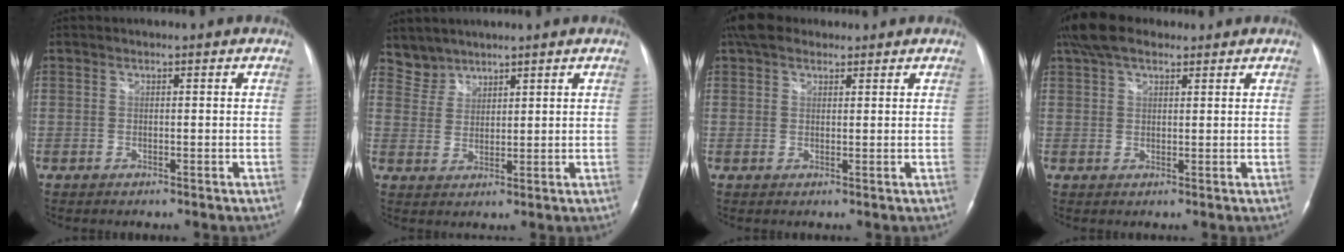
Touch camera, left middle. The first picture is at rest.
{"total": 3.8, "force": [3.3, 1.6, -0.7], "torque": [0.019, 0.007, 0.069]}
{"total": 5.4, "force": [4.1, 2.8, 2.0], "torque": [-0.042, 0.029, 0.077]}
{"total": 7.1, "force": [5.4, 3.0, 3.5], "torque": [-0.075, 0.029, 0.103]}